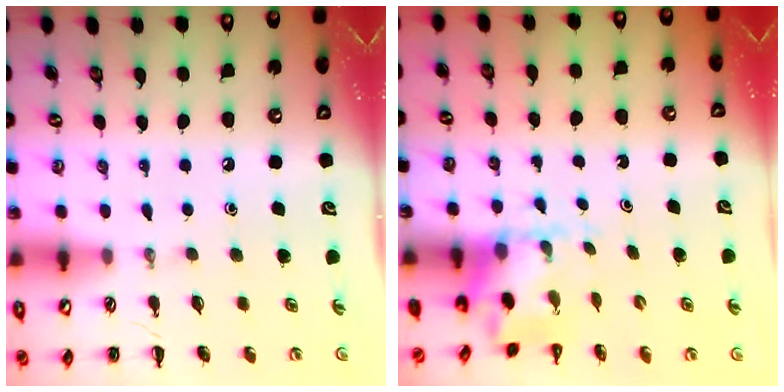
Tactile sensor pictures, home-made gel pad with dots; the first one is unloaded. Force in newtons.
{"total": 3.7, "press": 3.7, "slide": 0.6}